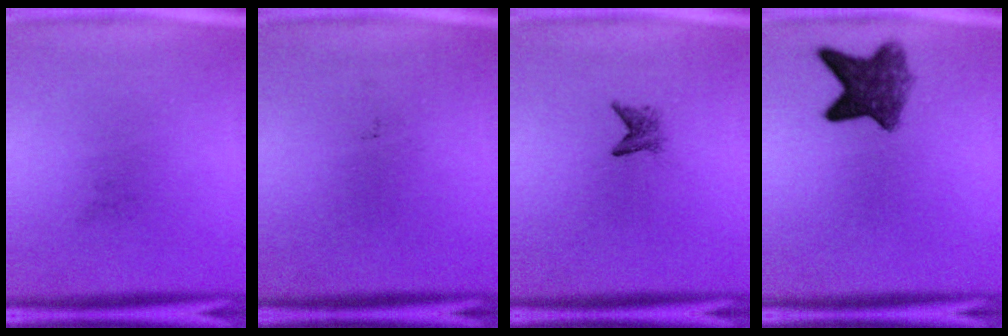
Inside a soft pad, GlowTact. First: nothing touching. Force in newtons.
{"total": 0.0}
{"total": 1.8}
{"total": 7.3}